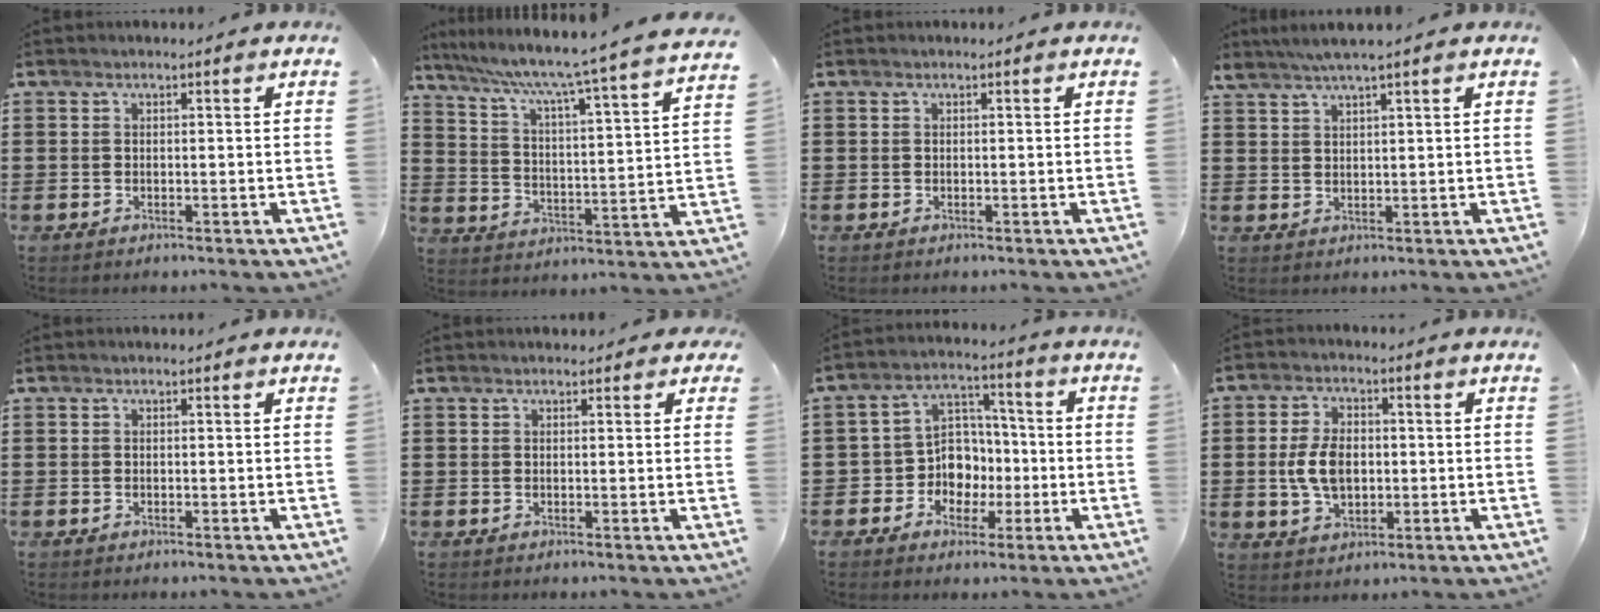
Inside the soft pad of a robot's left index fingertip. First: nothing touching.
{"total": 6.3, "force": [5.2, -0.9, 3.4], "torque": [-0.089, -0.049, 0.073]}
{"total": 0.0}
{"total": 3.1, "force": [2.5, -0.3, 1.7], "torque": [-0.038, 0.000, 0.047]}
{"total": 0.0}
{"total": 0.8, "force": [0.5, 0.5, 0.4], "torque": [-0.011, 0.007, 0.008]}
{"total": 7.3, "force": [-1.5, 6.8, 2.2], "torque": [-0.068, 0.008, -0.026]}
{"total": 6.8, "force": [-0.2, 4.2, 5.3], "torque": [-0.124, 0.006, -0.008]}